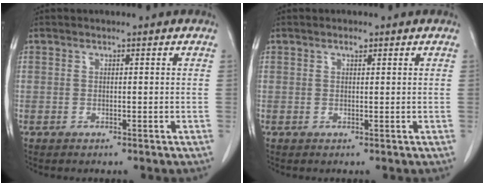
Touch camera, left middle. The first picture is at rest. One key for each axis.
{"total": 0.9, "fx": 0.6, "fy": 0.3, "fz": 0.6, "tx": -0.013, "ty": -0.001, "tz": 0.009}